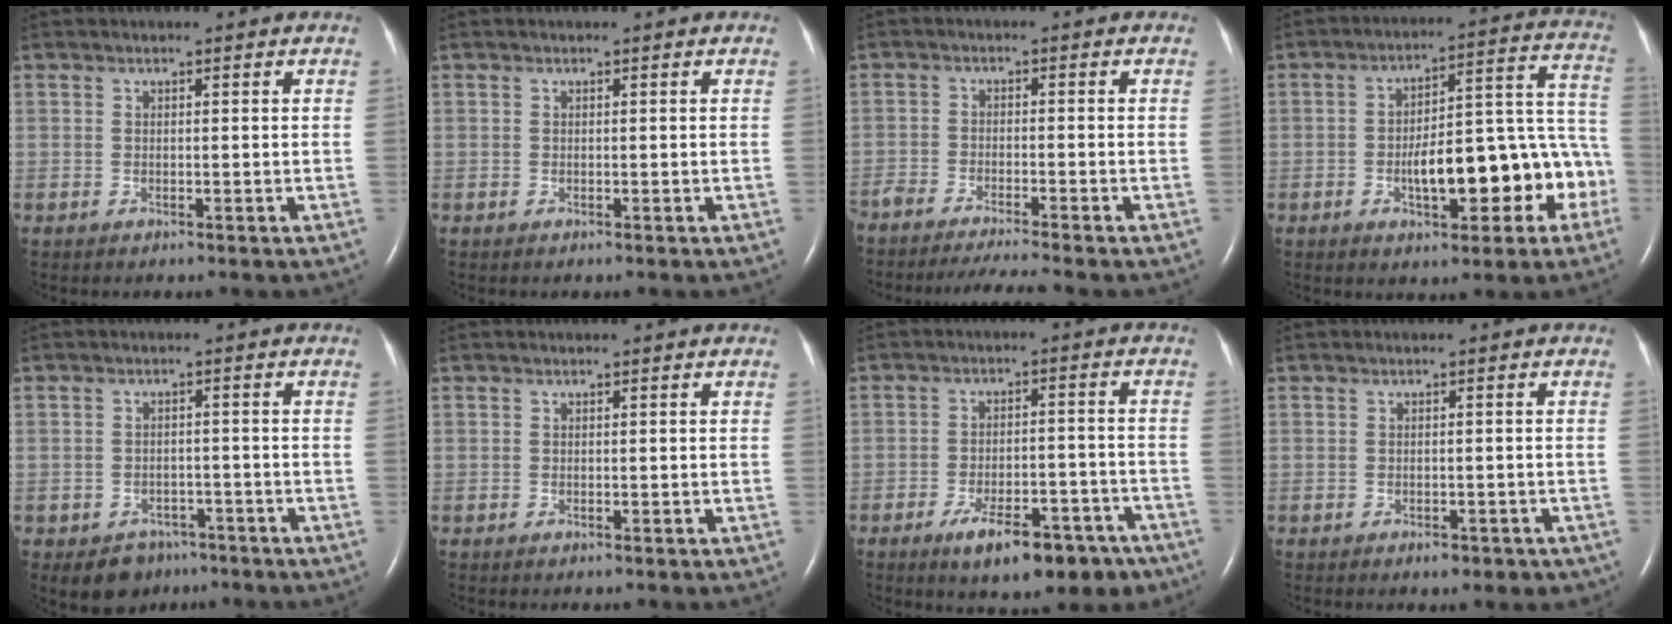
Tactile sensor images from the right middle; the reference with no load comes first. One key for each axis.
{"total": 0.0}
{"total": 8.6, "fx": -7.7, "fy": -0.7, "fz": 3.6, "tx": -0.045, "ty": -0.022, "tz": -0.126}
{"total": 14.9, "fx": -5.2, "fy": 4.8, "fz": 13.2, "tx": -0.175, "ty": 0.047, "tz": -0.065}
{"total": 4.8, "fx": -3.2, "fy": 3.4, "fz": 0.9, "tx": -0.013, "ty": 0.009, "tz": -0.041}
{"total": 0.0}
{"total": 12.4, "fx": -8.4, "fy": 4.8, "fz": 7.7, "tx": -0.101, "ty": 0.010, "tz": -0.120}
{"total": 2.9, "fx": -1.9, "fy": 1.5, "fz": 1.6, "tx": -0.018, "ty": -0.001, "tz": -0.015}